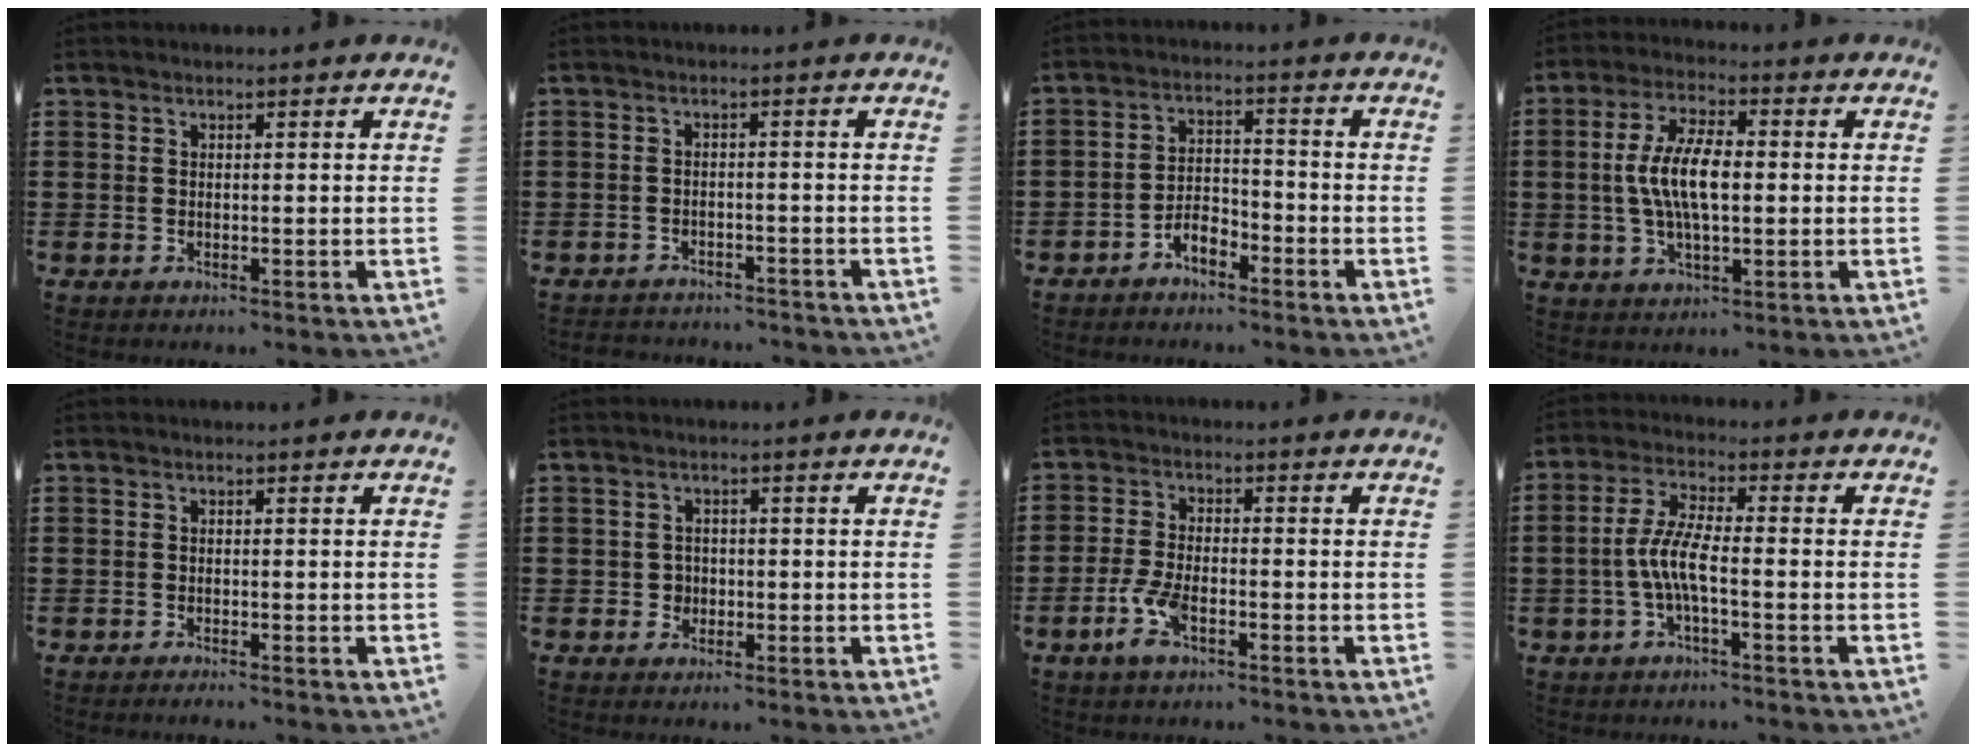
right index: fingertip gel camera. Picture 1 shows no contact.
{"total": 2.2, "force": [-2.2, 0.3, -0.1], "torque": [-0.006, 0.000, -0.048]}
{"total": 3.9, "force": [-3.1, 1.6, 1.8], "torque": [-0.035, 0.011, -0.061]}
{"total": 8.8, "force": [-0.1, 3.3, 8.1], "torque": [-0.181, -0.002, -0.012]}
{"total": 0.6, "force": [-0.6, 0.0, 0.1], "torque": [-0.004, -0.002, -0.013]}
{"total": 1.7, "force": [-0.4, 1.6, 0.4], "torque": [-0.016, 0.000, -0.010]}
{"total": 5.4, "force": [-2.6, 1.9, 4.3], "torque": [-0.113, -0.011, -0.055]}
{"total": 6.1, "force": [-1.7, 1.4, 5.7], "torque": [-0.135, -0.011, -0.040]}